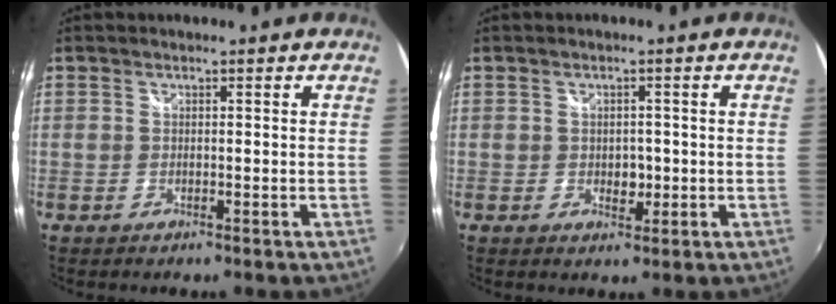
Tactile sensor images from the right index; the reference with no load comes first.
{"total": 2.4, "force": [-0.3, 1.9, 1.4], "torque": [-0.019, -0.001, -0.005]}